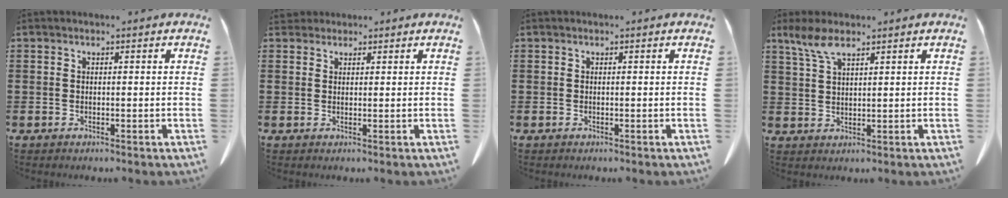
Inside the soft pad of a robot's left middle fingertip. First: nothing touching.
{"total": 2.0, "force": [1.6, 1.0, 0.4], "torque": [-0.014, 0.006, 0.033]}
{"total": 0.0}
{"total": 4.7, "force": [2.9, 1.3, 3.4], "torque": [-0.076, 0.005, 0.052]}